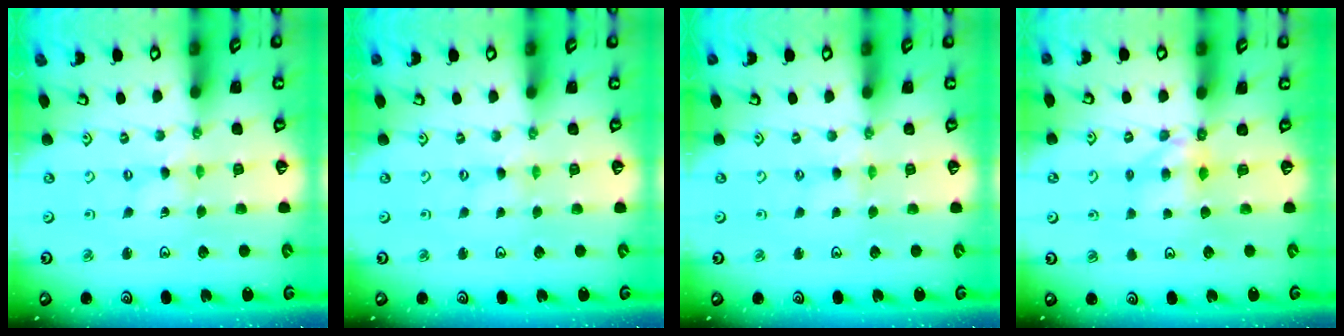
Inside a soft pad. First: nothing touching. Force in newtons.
{"total": 0.7, "press": 0.6, "slide": 0.1}
{"total": 1.9, "press": 1.9, "slide": 0.4}
{"total": 6.3, "press": 6.3, "slide": 0.2}